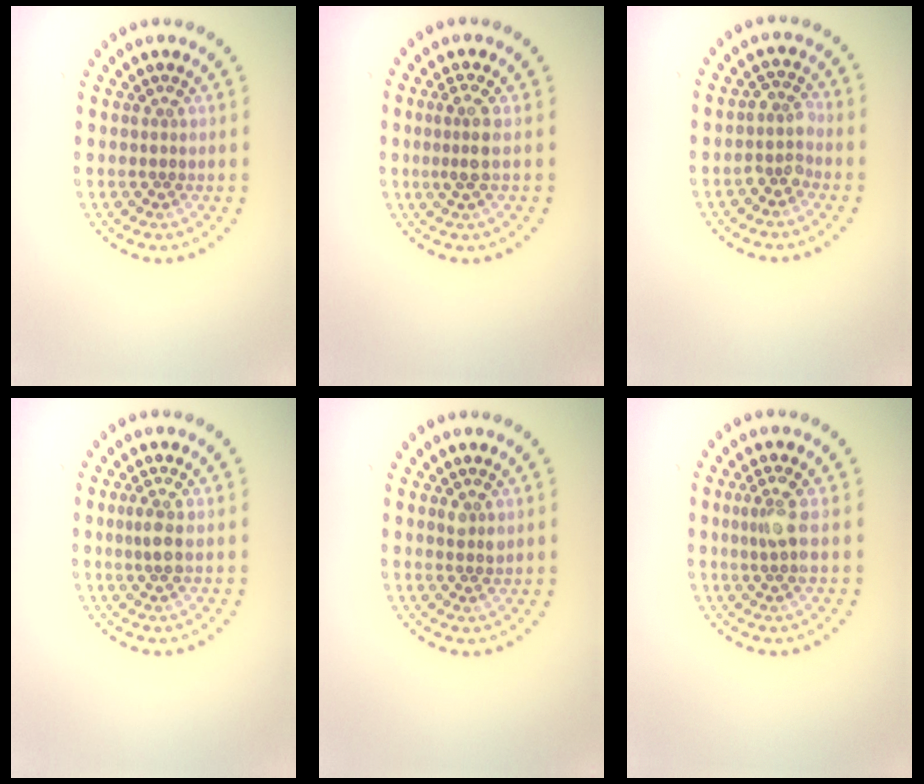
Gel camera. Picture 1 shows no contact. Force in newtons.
{"total": 2.1, "press": 1.7, "slide": 1.2}
{"total": 2.1, "press": 1.6, "slide": 1.3}
{"total": 1.6, "press": 1.4, "slide": 0.7}
{"total": 1.1, "press": 1.1, "slide": 0.2}
{"total": 2.0, "press": 1.7, "slide": 1.1}